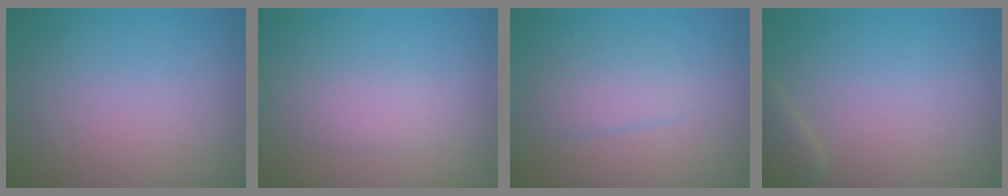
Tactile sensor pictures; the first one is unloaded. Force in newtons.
{"total": 1.2, "press": 1.2, "slide": 0.3}
{"total": 2.0, "press": 2.0, "slide": 0.1}
{"total": 1.5, "press": 1.5, "slide": 0.1}